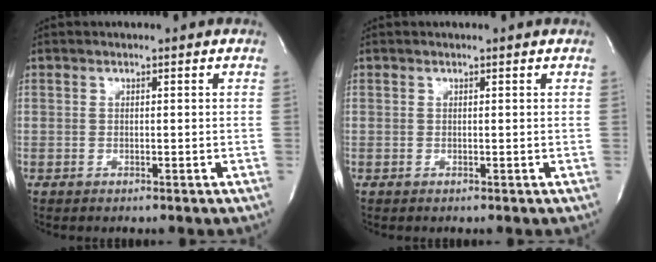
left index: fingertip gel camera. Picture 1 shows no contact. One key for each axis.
{"total": 1.1, "fx": 1.1, "fy": -0.2, "fz": 0.3, "tx": -0.013, "ty": 0.000, "tz": 0.013}